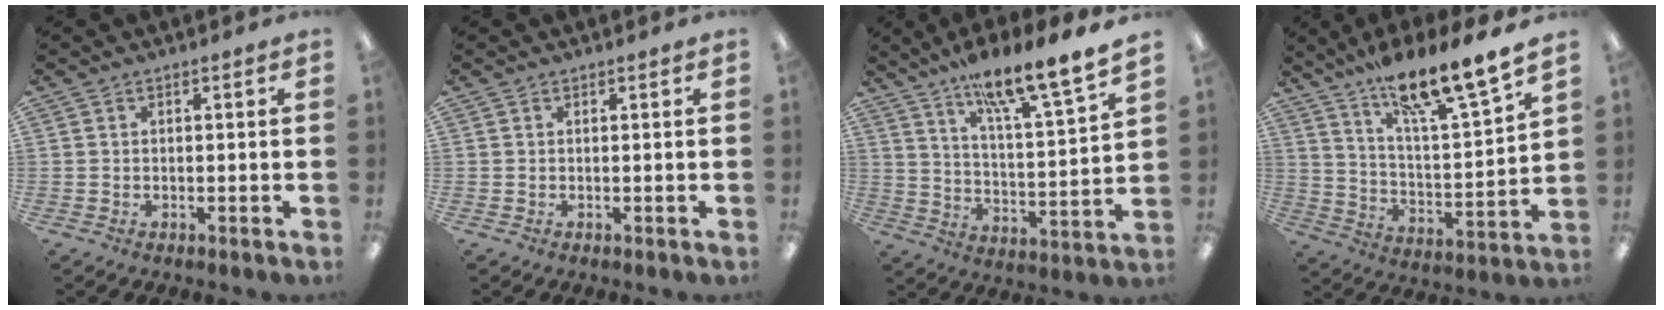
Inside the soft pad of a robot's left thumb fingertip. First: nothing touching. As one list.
[{"total": 0.0}, {"total": 14.3, "force": [12.2, 0.9, 7.5], "torque": [-0.127, -0.089, 0.197]}, {"total": 16.6, "force": [14.1, 1.3, 8.7], "torque": [-0.146, -0.099, 0.230]}]